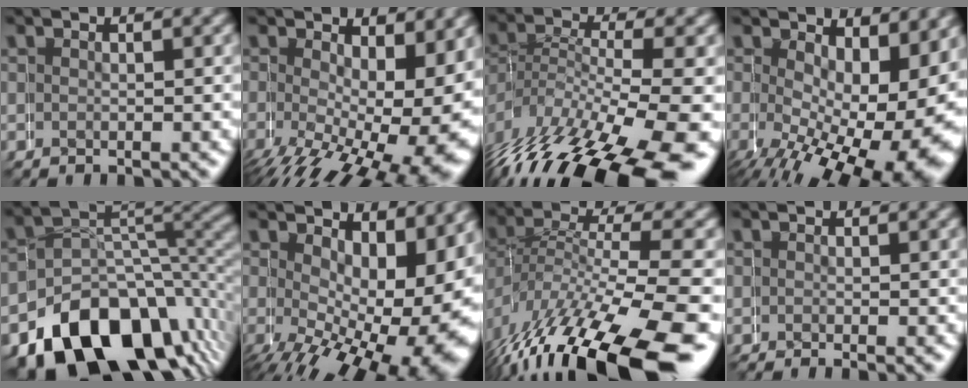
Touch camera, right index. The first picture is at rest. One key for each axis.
{"total": 9.4, "fx": -1.3, "fy": 4.4, "fz": 8.2, "tx": -0.111, "ty": -0.038, "tz": 0.002}
{"total": 8.3, "fx": -3.7, "fy": 4.5, "fz": 5.9, "tx": -0.103, "ty": -0.033, "tz": -0.035}
{"total": 10.5, "fx": -1.5, "fy": 5.1, "fz": 9.0, "tx": -0.119, "ty": -0.048, "tz": 0.008}
{"total": 13.3, "fx": -7.6, "fy": 8.4, "fz": 7.0, "tx": -0.093, "ty": -0.030, "tz": -0.113}
{"total": 10.2, "fx": -0.4, "fy": 5.2, "fz": 8.8, "tx": -0.111, "ty": -0.037, "tz": 0.019}
{"total": 8.6, "fx": -5.0, "fy": 3.2, "fz": 6.2, "tx": -0.124, "ty": -0.028, "tz": -0.055}
{"total": 0.8, "fx": -0.6, "fy": -0.1, "fz": 0.5, "tx": -0.003, "ty": -0.001, "tz": -0.011}